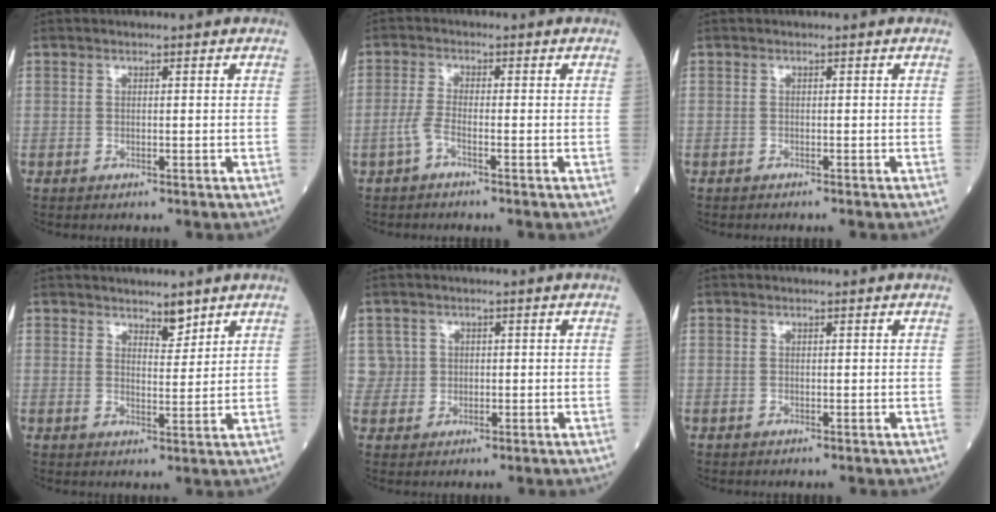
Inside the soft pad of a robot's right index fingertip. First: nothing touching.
{"total": 2.4, "force": [-1.3, 0.2, 1.9], "torque": [-0.047, -0.001, -0.032]}
{"total": 1.0, "force": [-0.9, -0.1, 0.4], "torque": [-0.002, 0.002, -0.009]}
{"total": 2.8, "force": [2.5, 0.8, 1.0], "torque": [-0.016, -0.006, 0.046]}
{"total": 2.7, "force": [0.7, 2.6, -0.4], "torque": [0.020, 0.008, 0.010]}
{"total": 0.0}